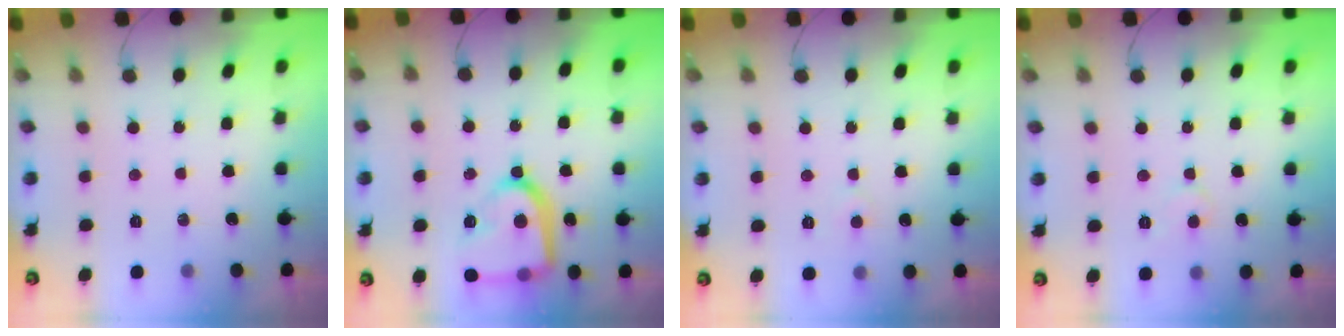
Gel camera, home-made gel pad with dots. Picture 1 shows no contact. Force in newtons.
{"total": 20.3, "press": 20.3, "slide": 1.9}
{"total": 3.1, "press": 3.1, "slide": 0.3}
{"total": 4.4, "press": 4.3, "slide": 0.6}